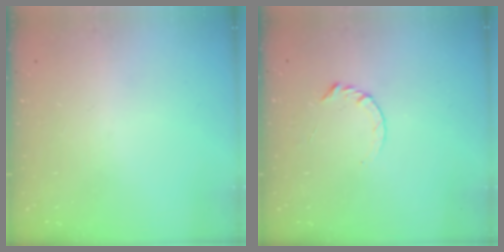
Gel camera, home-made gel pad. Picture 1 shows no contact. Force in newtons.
{"total": 3.7, "press": 3.6, "slide": 0.4}